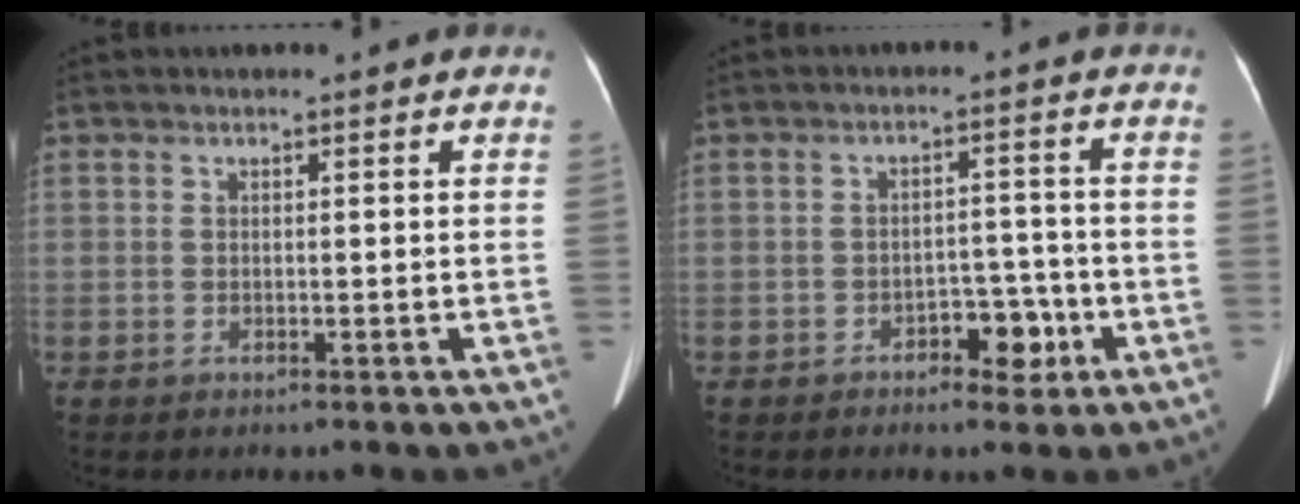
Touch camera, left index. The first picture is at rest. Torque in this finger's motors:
{"motor_torque": [0.06, 0.06, 0.01, 0.01]}